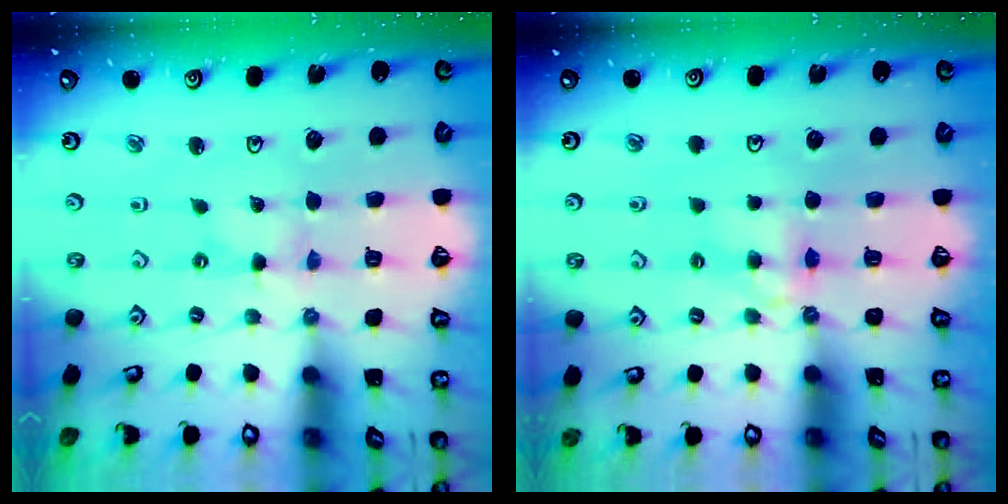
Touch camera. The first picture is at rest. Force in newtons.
{"total": 4.6, "press": 4.6, "slide": 0.6}